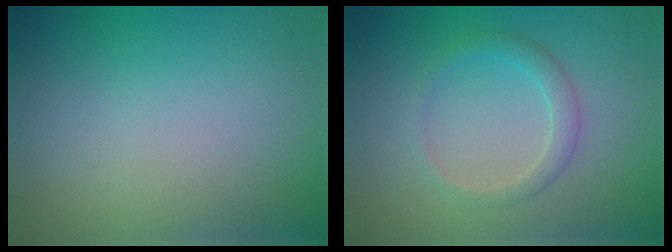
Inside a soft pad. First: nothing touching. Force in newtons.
{"total": 1.9, "press": 1.9, "slide": 0.1}